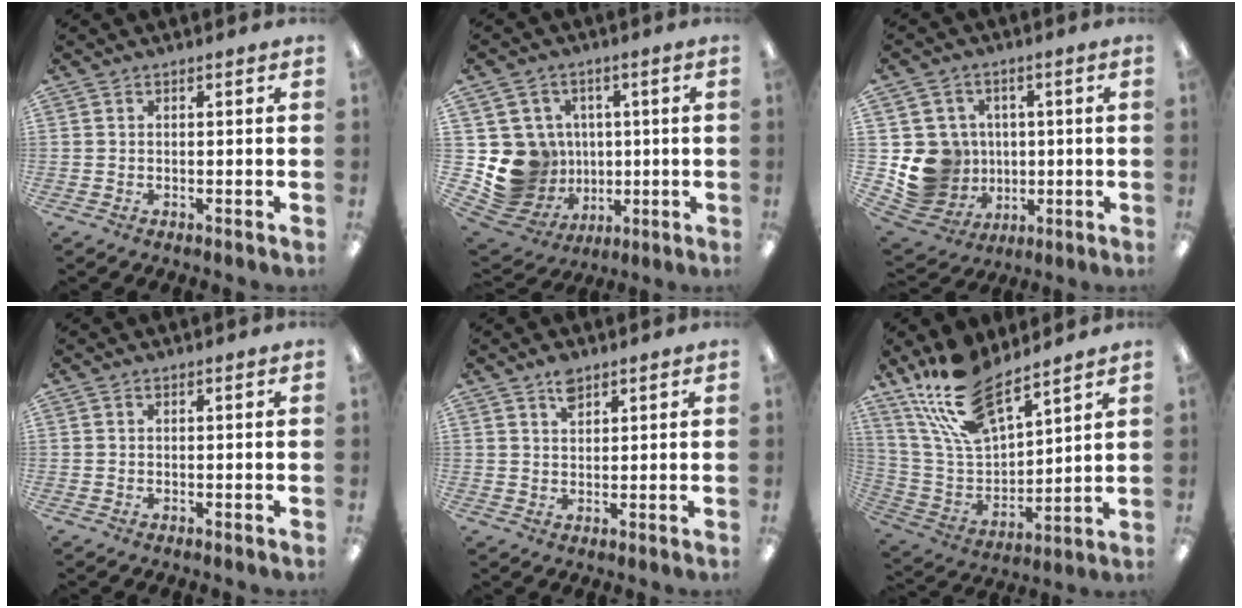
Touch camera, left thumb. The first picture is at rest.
{"total": 13.7, "force": [0.0, 13.3, 3.4], "torque": [-0.099, -0.008, 0.029]}
{"total": 12.3, "force": [-0.3, 11.9, 2.9], "torque": [-0.089, 0.005, 0.013]}
{"total": 0.0}
{"total": 3.7, "force": [2.7, 1.8, 1.8], "torque": [-0.026, -0.006, 0.047]}
{"total": 18.7, "force": [14.4, 7.4, 9.3], "torque": [-0.201, -0.074, 0.266]}